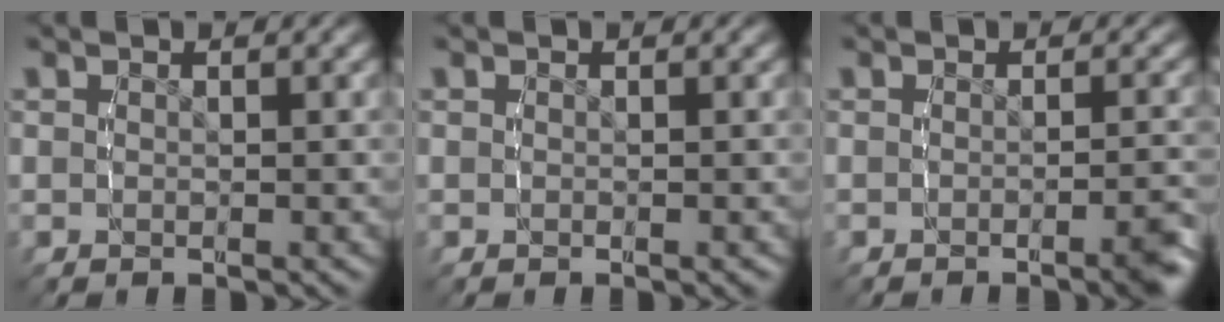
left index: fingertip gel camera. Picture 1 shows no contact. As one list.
[{"total": 0.0}, {"total": 2.1, "force": [-1.4, 0.2, 1.6], "torque": [-0.013, 0.012, -0.032]}]